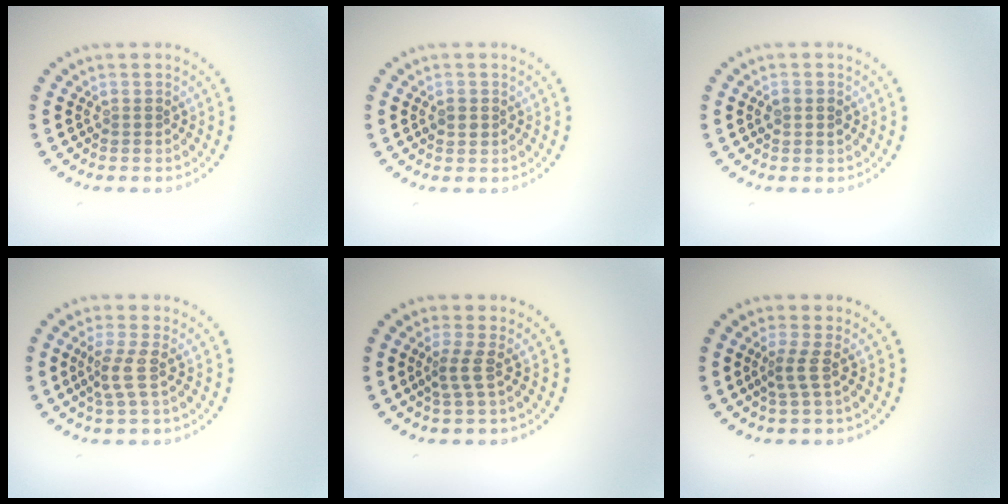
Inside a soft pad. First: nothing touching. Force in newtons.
{"total": 1.1, "press": 1.1, "slide": 0.2}
{"total": 0.9, "press": 0.9, "slide": 0.1}
{"total": 2.3, "press": 1.7, "slide": 1.5}
{"total": 1.9, "press": 1.1, "slide": 1.5}
{"total": 1.9, "press": 1.2, "slide": 1.5}